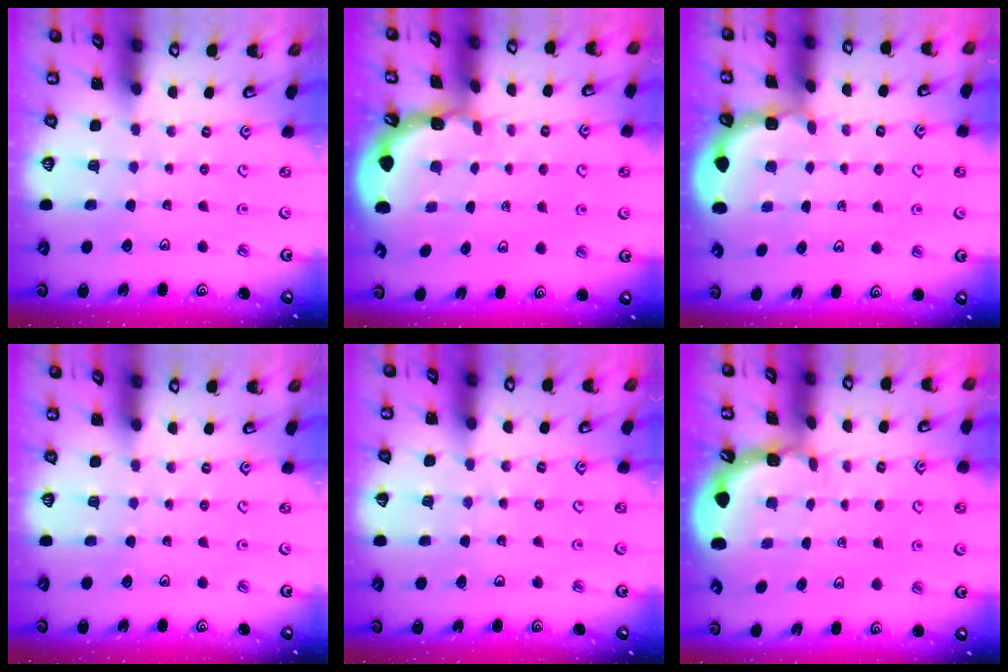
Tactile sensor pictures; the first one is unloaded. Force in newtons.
{"total": 1.8, "press": 1.8, "slide": 0.1}
{"total": 1.9, "press": 1.9, "slide": 0.3}
{"total": 0.0}
{"total": 2.3, "press": 2.3, "slide": 0.2}
{"total": 1.6, "press": 1.6, "slide": 0.3}